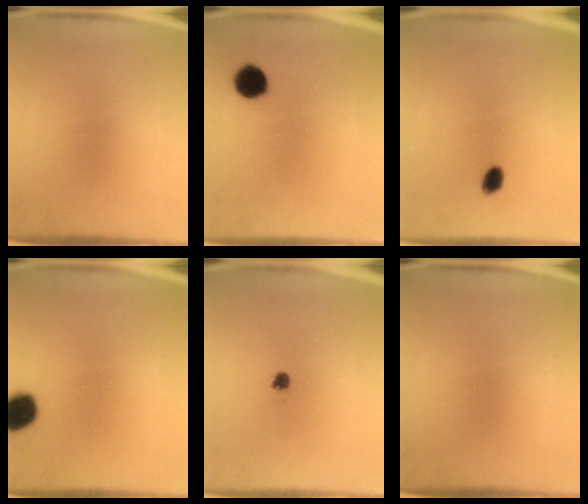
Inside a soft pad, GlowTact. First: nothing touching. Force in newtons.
{"total": 6.4}
{"total": 2.4}
{"total": 9.1}
{"total": 1.3}
{"total": 0.0}